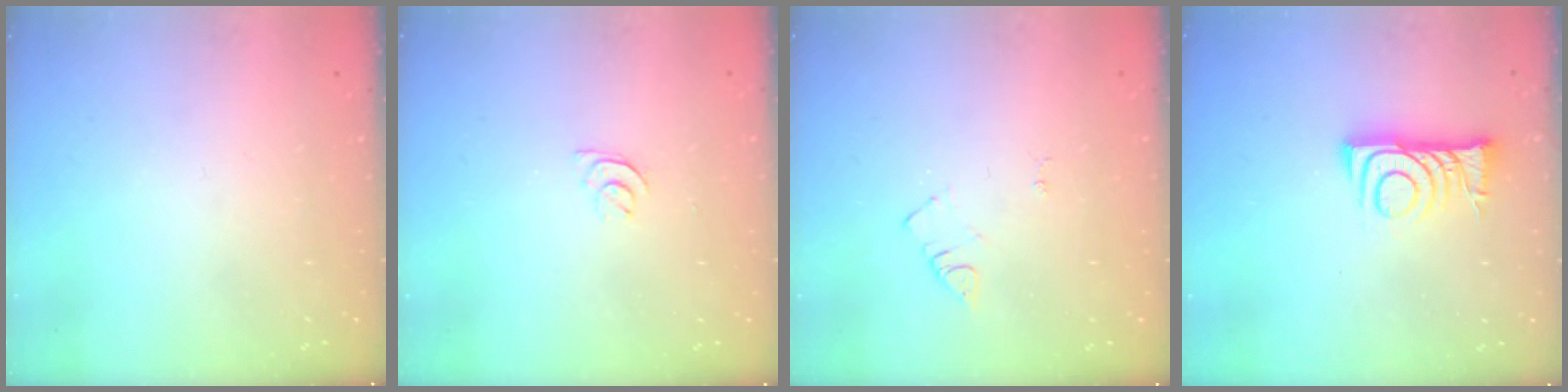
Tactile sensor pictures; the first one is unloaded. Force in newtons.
{"total": 3.6, "press": 3.6, "slide": 0.4}
{"total": 3.8, "press": 3.8, "slide": 0.4}
{"total": 7.5, "press": 7.5, "slide": 0.6}